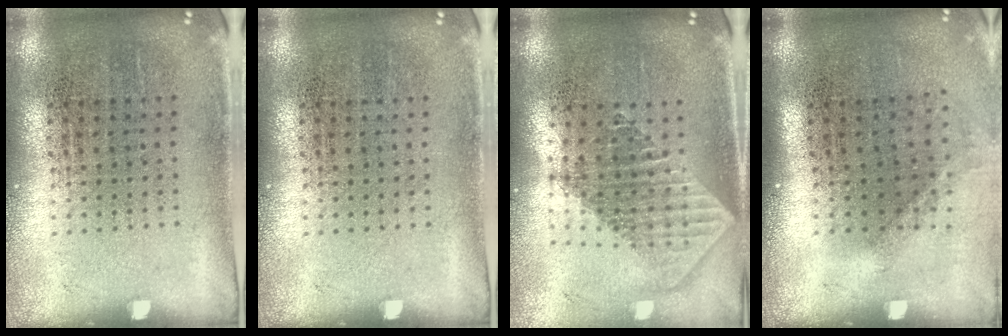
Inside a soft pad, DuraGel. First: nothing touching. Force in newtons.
{"total": 0.0}
{"total": 2.0, "press": 1.6, "slide": 1.2}
{"total": 1.3, "press": 0.9, "slide": 0.9}